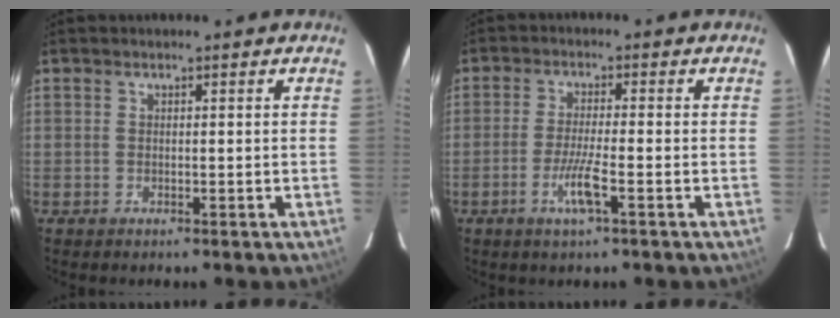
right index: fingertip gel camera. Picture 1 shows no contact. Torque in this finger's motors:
{"motor_torque": [0.65, -0.31, 0.35, 0.10]}